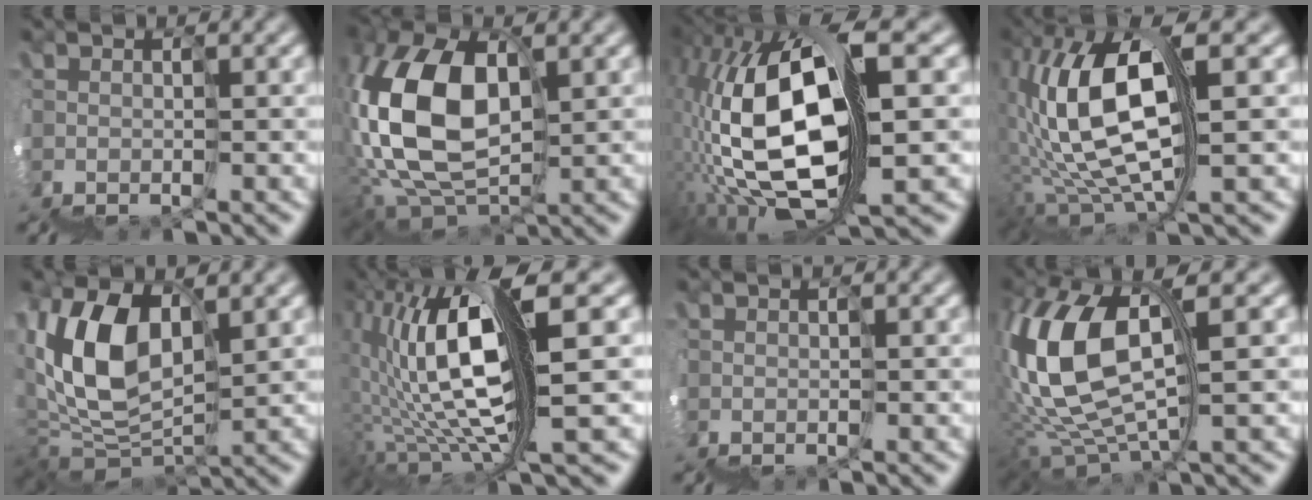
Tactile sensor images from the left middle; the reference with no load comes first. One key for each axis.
{"total": 9.3, "fx": 3.0, "fy": 5.5, "fz": 6.9, "tx": -0.174, "ty": 0.044, "tz": 0.040}
{"total": 12.5, "fx": 2.9, "fy": 5.7, "fz": 10.7, "tx": -0.214, "ty": 0.037, "tz": 0.057}
{"total": 9.6, "fx": 2.8, "fy": 3.3, "fz": 8.6, "tx": -0.192, "ty": 0.041, "tz": 0.041}
{"total": 6.5, "fx": 4.1, "fy": 3.4, "fz": 3.8, "tx": -0.092, "ty": 0.036, "tz": 0.060}
{"total": 9.3, "fx": 2.6, "fy": 1.4, "fz": 8.8, "tx": -0.167, "ty": 0.047, "tz": 0.043}
{"total": 0.0}
{"total": 8.0, "fx": 3.8, "fy": 3.3, "fz": 6.1, "tx": -0.149, "ty": 0.036, "tz": 0.059}